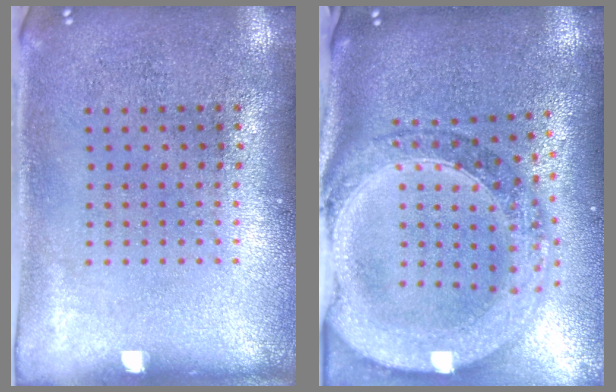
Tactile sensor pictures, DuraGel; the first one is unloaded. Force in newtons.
{"total": 2.6, "press": 2.3, "slide": 1.3}